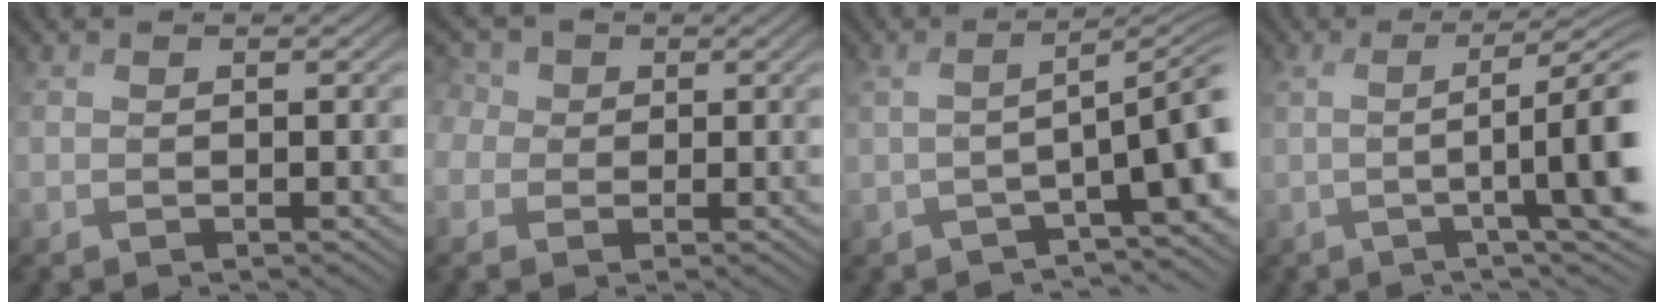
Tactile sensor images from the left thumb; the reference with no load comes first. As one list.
[{"total": 4.9, "force": [-0.4, 4.5, 1.7], "torque": [-0.082, 0.007, -0.011]}, {"total": 8.0, "force": [-2.4, 1.4, 7.5], "torque": [-0.095, 0.010, -0.024]}, {"total": 10.2, "force": [-0.5, 1.7, 10.1], "torque": [-0.137, 0.002, 0.012]}]